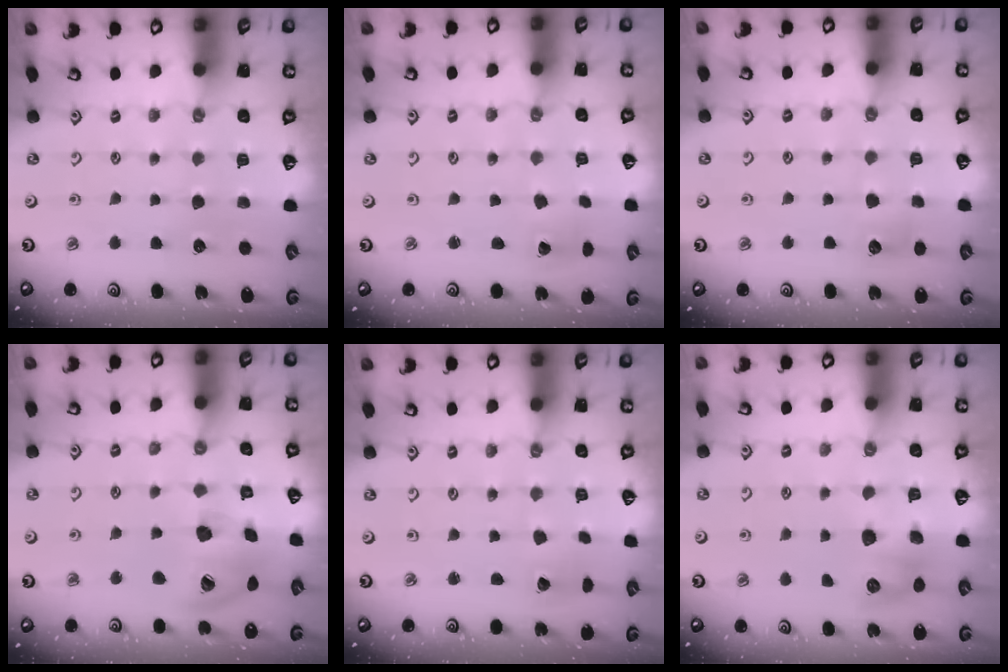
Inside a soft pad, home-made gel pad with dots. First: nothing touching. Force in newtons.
{"total": 2.0, "press": 2.0, "slide": 0.1}
{"total": 5.0, "press": 5.0, "slide": 0.5}
{"total": 16.5, "press": 16.4, "slide": 2.4}
{"total": 2.0, "press": 2.0, "slide": 0.3}
{"total": 8.6, "press": 8.6, "slide": 0.5}